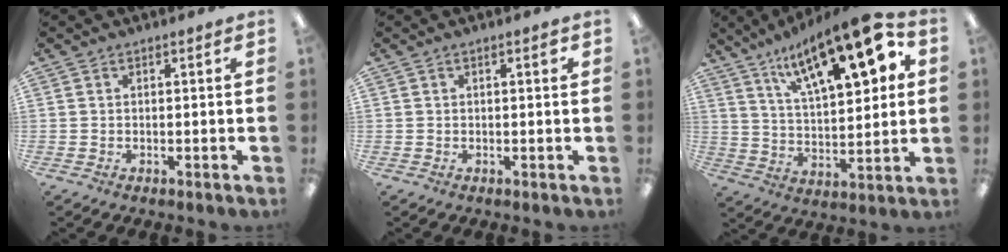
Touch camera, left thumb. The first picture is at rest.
{"total": 1.7, "force": [0.6, 0.5, 1.5], "torque": [-0.030, 0.004, 0.010]}
{"total": 20.7, "force": [12.2, 6.8, 15.3], "torque": [-0.233, -0.068, 0.197]}